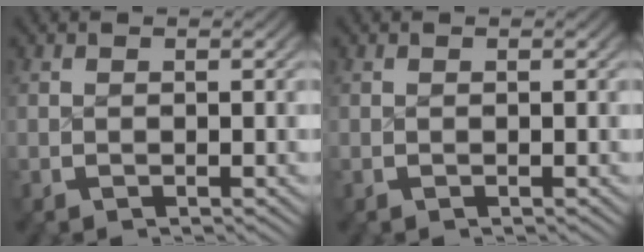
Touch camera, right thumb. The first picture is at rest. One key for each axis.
{"total": 0.0}